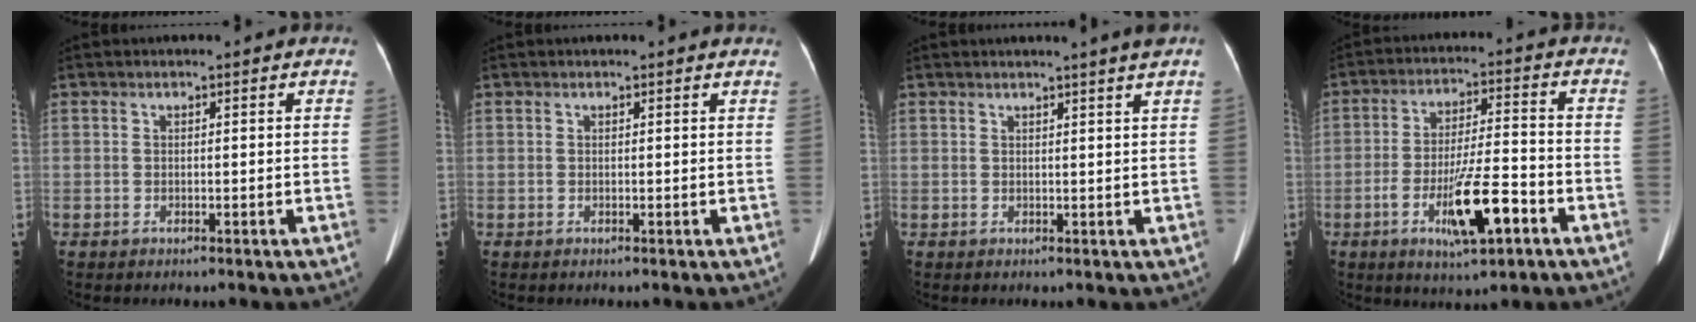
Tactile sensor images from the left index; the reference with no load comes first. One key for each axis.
{"total": 1.2, "fx": 1.2, "fy": 0.0, "fz": 0.2, "tx": -0.013, "ty": -0.001, "tz": 0.004}
{"total": 2.6, "fx": 2.1, "fy": -0.9, "fz": 1.3, "tx": -0.019, "ty": -0.004, "tz": 0.026}
{"total": 11.1, "fx": -4.9, "fy": 1.9, "fz": 9.8, "tx": -0.178, "ty": -0.006, "tz": -0.078}